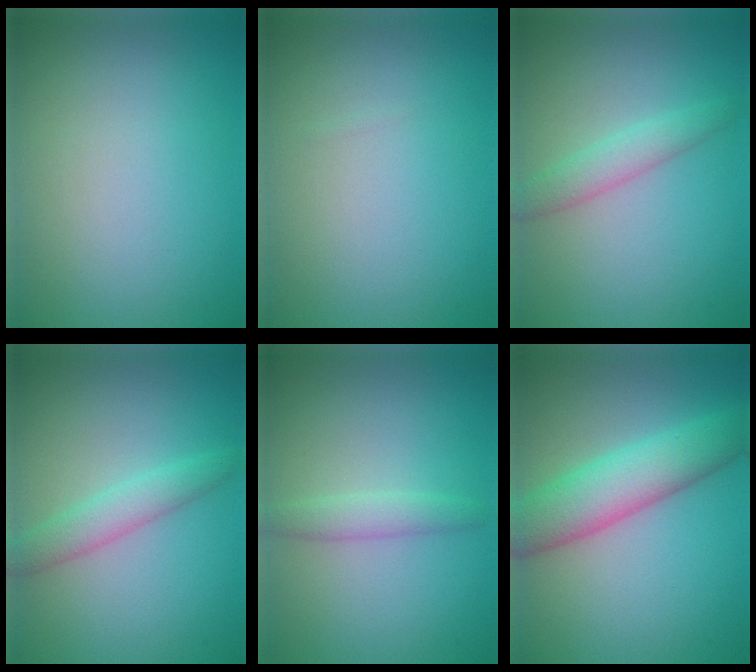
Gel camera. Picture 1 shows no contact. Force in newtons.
{"total": 0.0}
{"total": 2.3, "press": 2.3, "slide": 0.1}
{"total": 2.6, "press": 2.6, "slide": 0.1}
{"total": 1.8, "press": 1.8, "slide": 0.1}
{"total": 6.3, "press": 6.3, "slide": 0.2}